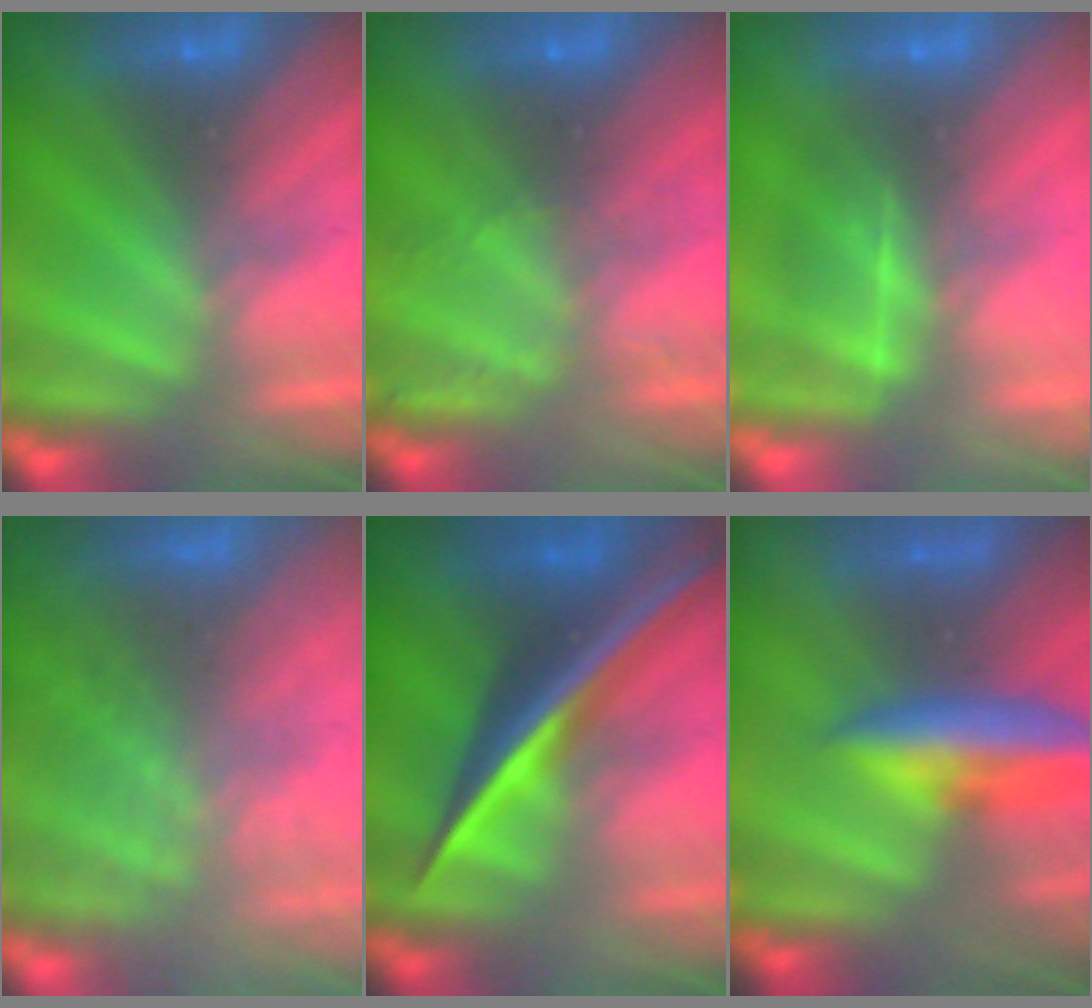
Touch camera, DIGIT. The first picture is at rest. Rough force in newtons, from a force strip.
{"total": 2.2}
{"total": 4.7}
{"total": 7.1}
{"total": 2.7}
{"total": 6.1}